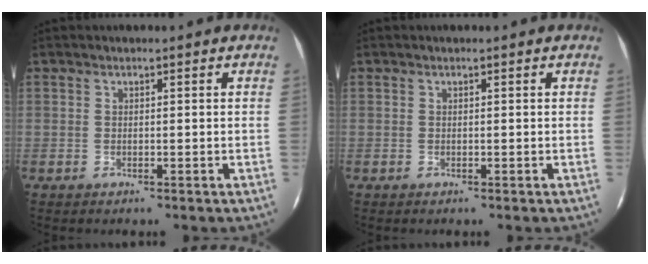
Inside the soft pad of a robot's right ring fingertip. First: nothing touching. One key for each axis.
{"total": 0.0}